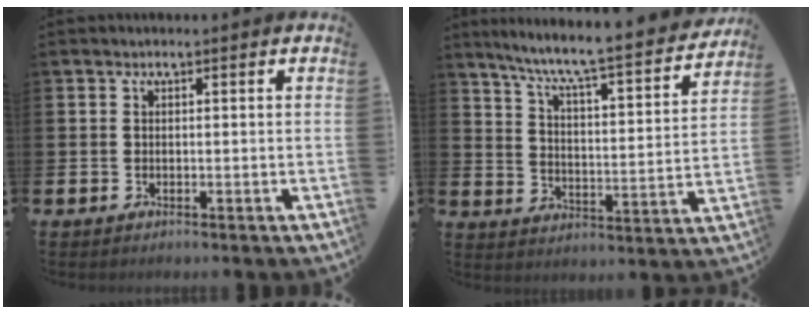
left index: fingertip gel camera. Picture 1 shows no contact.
{"total": 7.4, "force": [6.7, 0.1, 3.0], "torque": [-0.083, -0.059, 0.108]}